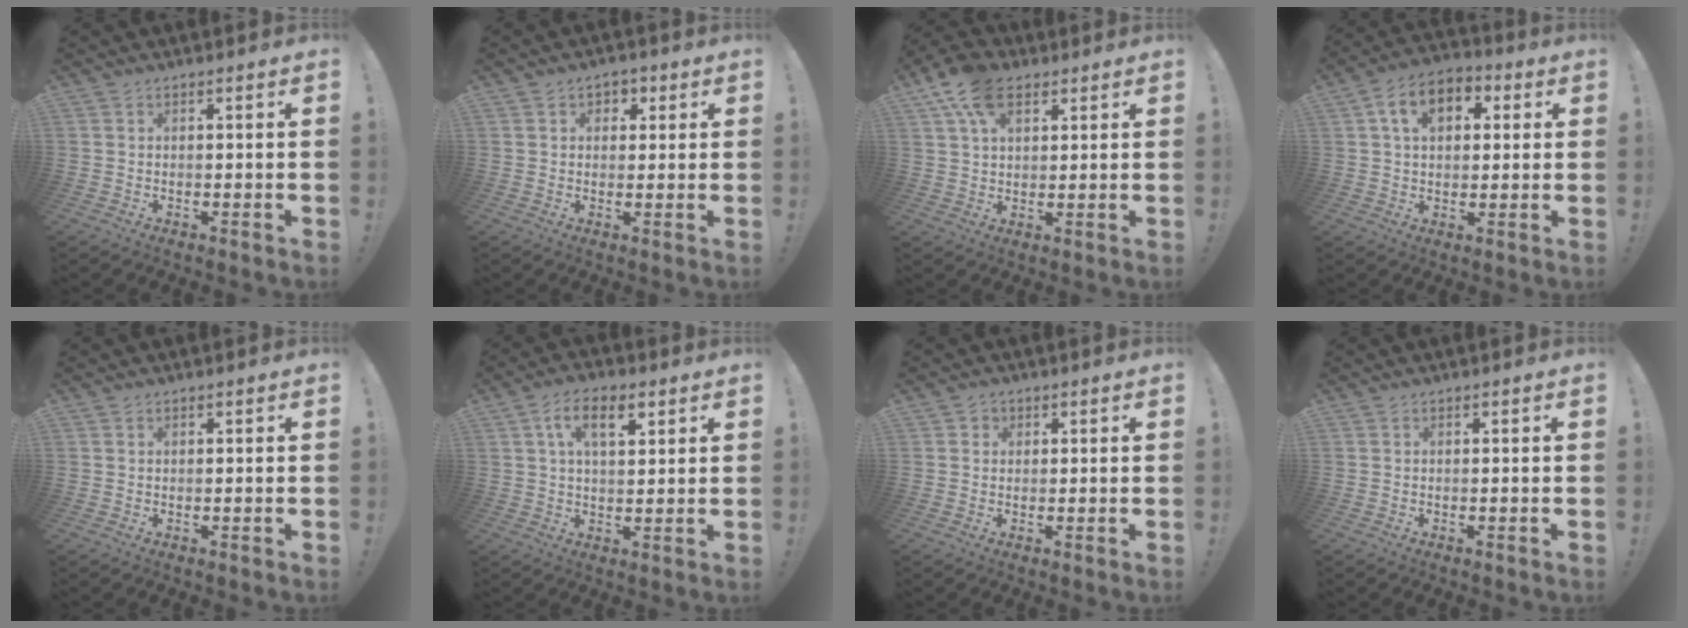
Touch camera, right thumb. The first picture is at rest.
{"total": 3.2, "force": [0.7, 2.9, 1.1], "torque": [-0.002, 0.000, 0.008]}
{"total": 11.4, "force": [6.0, 6.7, 7.0], "torque": [-0.114, -0.012, 0.112]}
{"total": 10.9, "force": [3.6, 7.5, 7.1], "torque": [-0.107, 0.005, 0.065]}
{"total": 0.0}
{"total": 9.3, "force": [3.9, 4.5, 7.1], "torque": [-0.102, -0.001, 0.066]}
{"total": 1.9, "force": [0.7, 1.8, 0.3], "torque": [-0.002, -0.002, 0.012]}
{"total": 0.0}